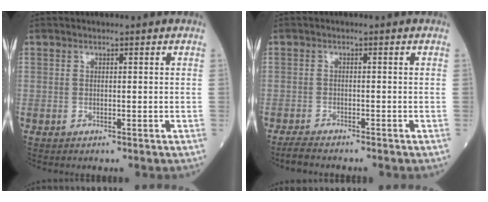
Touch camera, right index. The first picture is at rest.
{"total": 3.3, "force": [-3.0, 0.2, 1.3], "torque": [-0.029, -0.009, -0.048]}